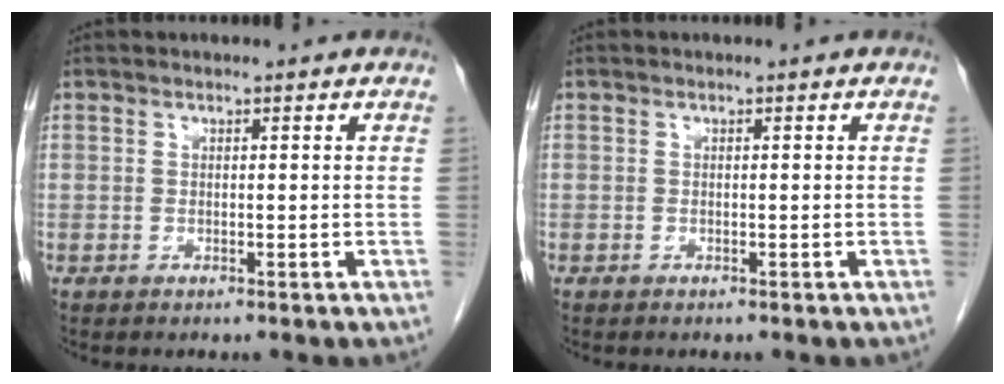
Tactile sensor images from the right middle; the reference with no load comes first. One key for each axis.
{"total": 0.0}